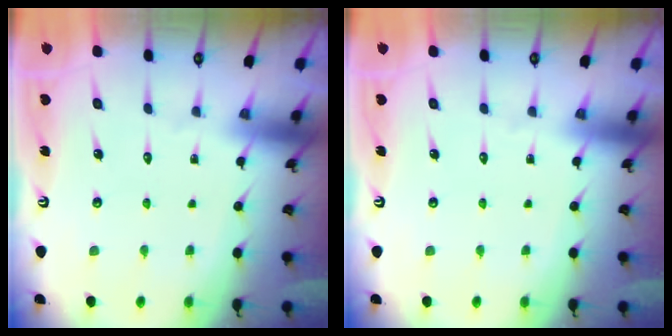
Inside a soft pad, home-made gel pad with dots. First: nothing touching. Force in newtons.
{"total": 0.0}